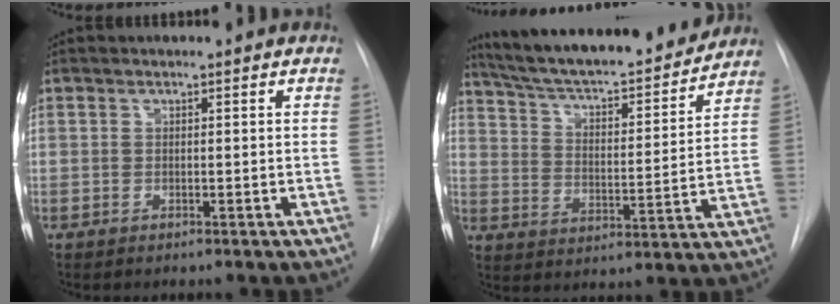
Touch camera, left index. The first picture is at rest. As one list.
[{"total": 22.1, "force": [19.8, 3.3, 9.4], "torque": [-0.157, -0.008, 0.290]}]